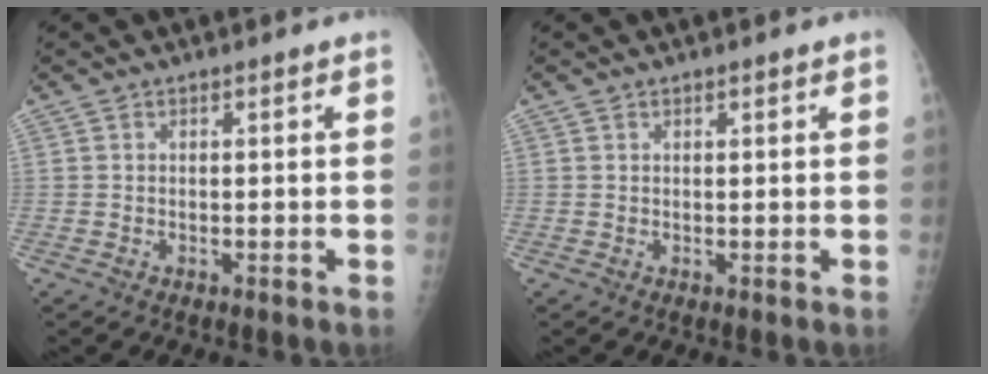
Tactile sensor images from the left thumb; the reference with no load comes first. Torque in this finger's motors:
{"motor_torque": [-0.05, 0.10, -0.21, -0.04, -0.02]}